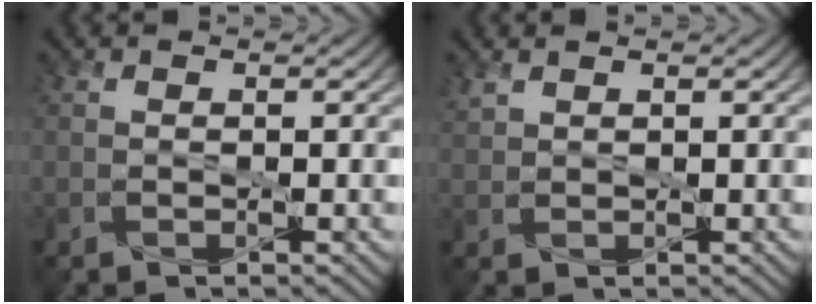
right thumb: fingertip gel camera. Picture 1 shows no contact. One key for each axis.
{"total": 1.4, "fx": 1.2, "fy": 0.6, "fz": 0.5, "tx": -0.020, "ty": 0.006, "tz": 0.029}